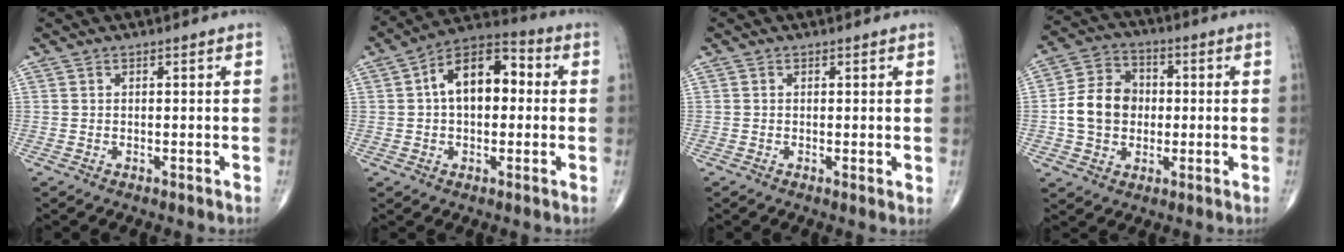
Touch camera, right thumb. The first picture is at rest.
{"total": 13.0, "force": [1.5, 7.8, 10.3], "torque": [-0.144, 0.035, 0.010]}
{"total": 1.0, "force": [0.1, 0.3, 0.9], "torque": [-0.016, -0.005, -0.002]}
{"total": 11.2, "force": [-0.5, 9.1, 6.5], "torque": [-0.096, 0.023, -0.015]}